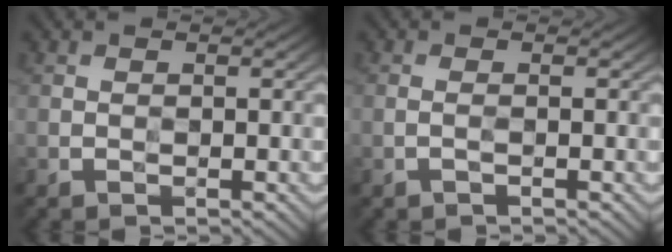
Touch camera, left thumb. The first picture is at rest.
{"total": 0.8, "force": [-0.3, 0.0, 0.7], "torque": [-0.014, 0.003, -0.008]}